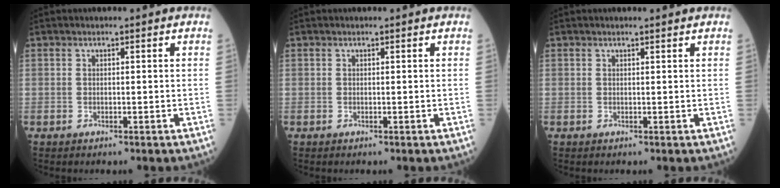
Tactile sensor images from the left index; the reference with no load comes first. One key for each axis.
{"total": 0.0}
{"total": 1.3, "fx": 1.3, "fy": -0.2, "fz": 0.3, "tx": -0.011, "ty": 0.000, "tz": 0.017}